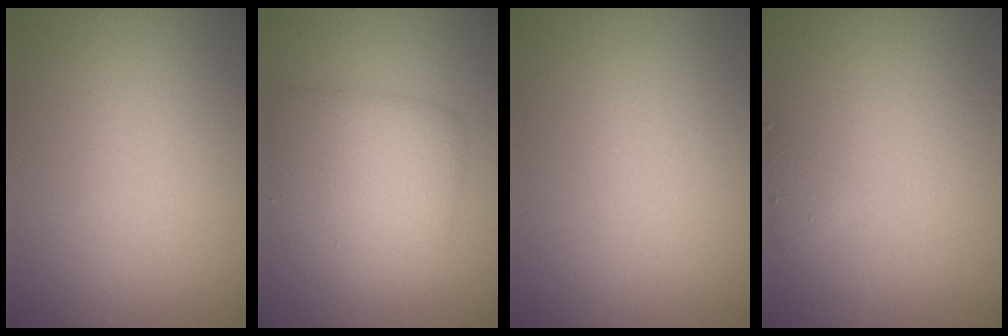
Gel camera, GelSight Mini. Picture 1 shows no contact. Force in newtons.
{"total": 5.0, "press": 5.0, "slide": 0.1}
{"total": 0.0}
{"total": 0.9, "press": 0.9, "slide": 0.0}